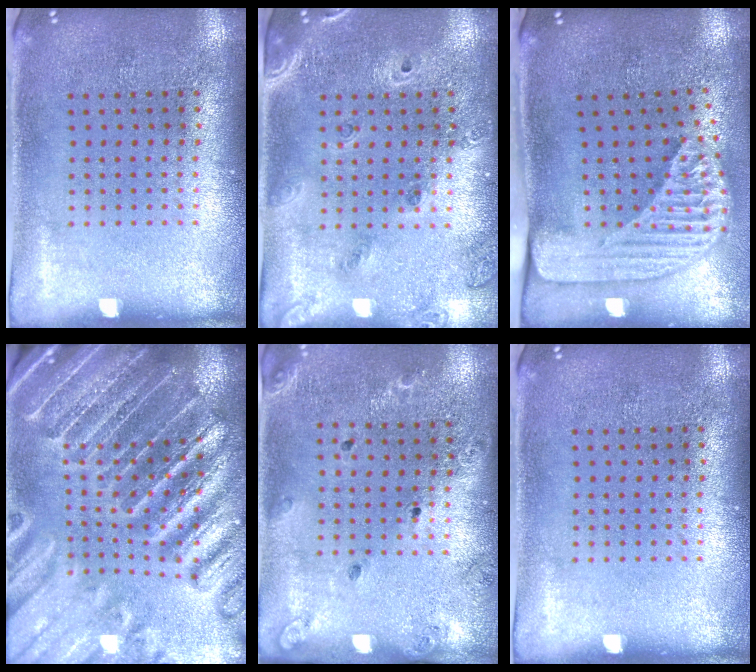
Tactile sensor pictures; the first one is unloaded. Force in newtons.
{"total": 1.4, "press": 1.3, "slide": 0.5}
{"total": 2.4, "press": 1.7, "slide": 1.7}
{"total": 3.9, "press": 3.7, "slide": 1.1}
{"total": 1.3, "press": 1.3, "slide": 0.3}
{"total": 0.0}